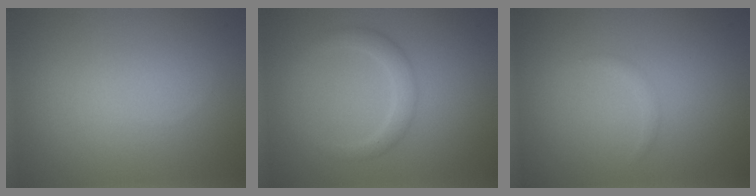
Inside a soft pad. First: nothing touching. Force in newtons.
{"total": 2.2, "press": 2.2, "slide": 0.0}
{"total": 0.7, "press": 0.7, "slide": 0.1}